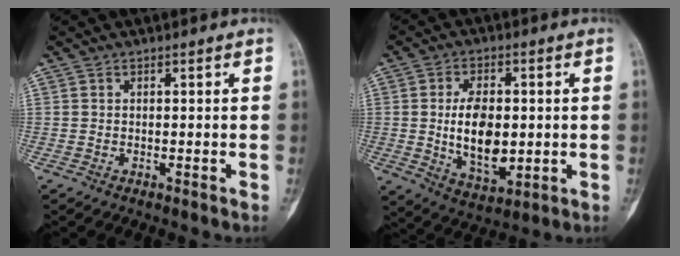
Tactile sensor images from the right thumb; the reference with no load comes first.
{"total": 12.0, "force": [-0.1, 6.8, 9.9], "torque": [-0.149, -0.013, 0.009]}